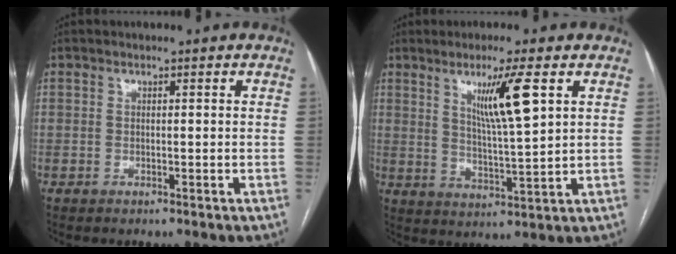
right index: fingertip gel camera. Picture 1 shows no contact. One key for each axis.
{"total": 8.4, "fx": 3.6, "fy": -0.3, "fz": 7.6, "tx": -0.133, "ty": -0.011, "tz": 0.067}